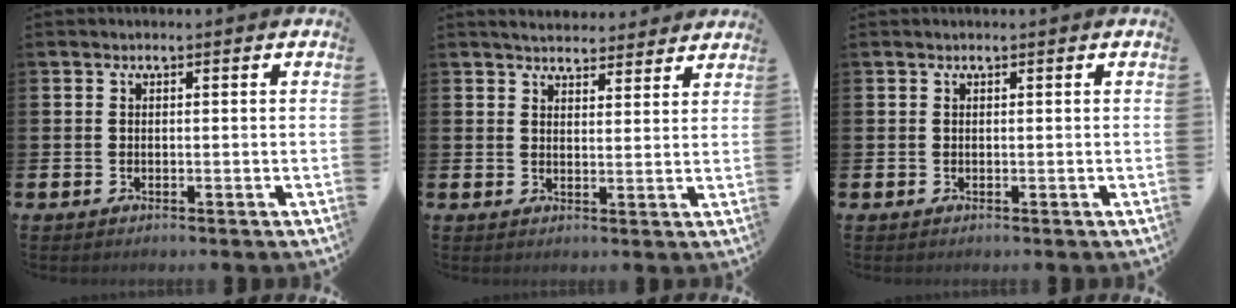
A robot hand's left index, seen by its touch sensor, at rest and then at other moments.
{"total": 4.1, "force": [4.0, 0.7, 0.3], "torque": [-0.008, -0.023, 0.072]}
{"total": 0.0}